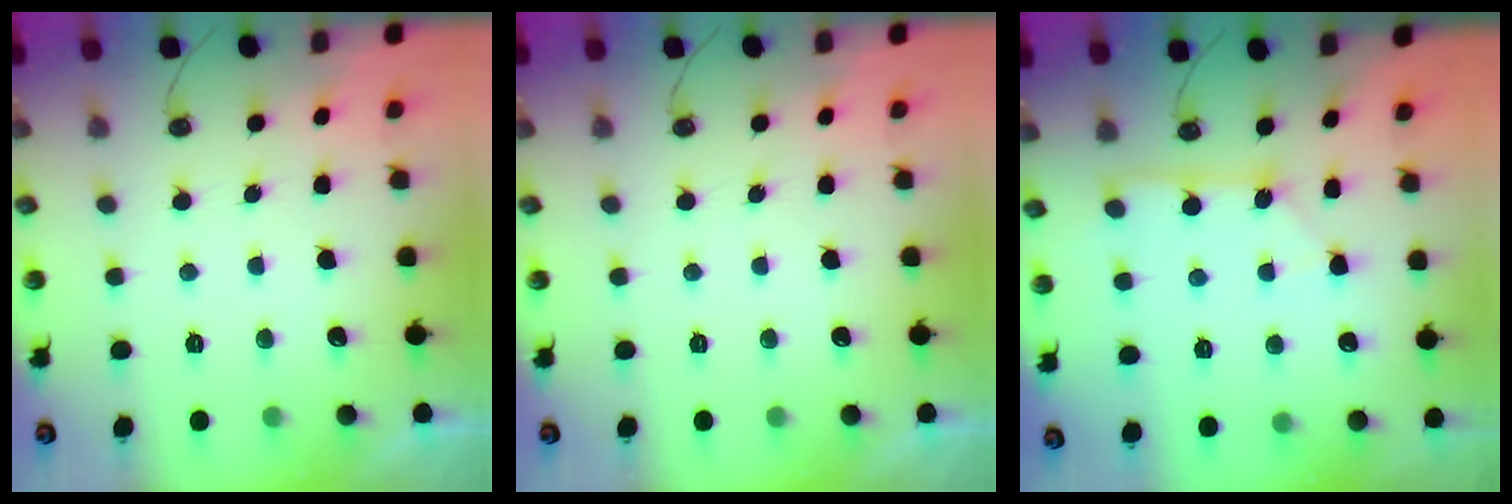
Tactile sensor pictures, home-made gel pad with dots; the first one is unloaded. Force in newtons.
{"total": 0.0}
{"total": 2.9, "press": 2.9, "slide": 0.2}